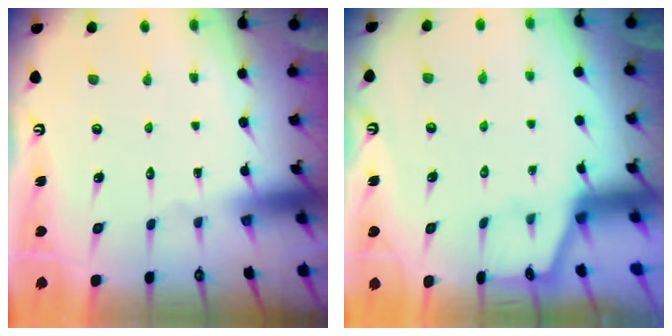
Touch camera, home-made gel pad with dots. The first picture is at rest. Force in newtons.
{"total": 0.8, "press": 0.7, "slide": 0.2}